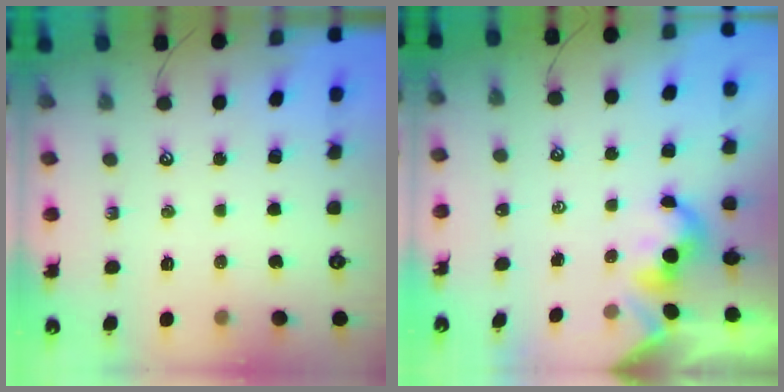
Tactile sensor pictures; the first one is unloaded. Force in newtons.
{"total": 1.7, "press": 1.6, "slide": 0.2}